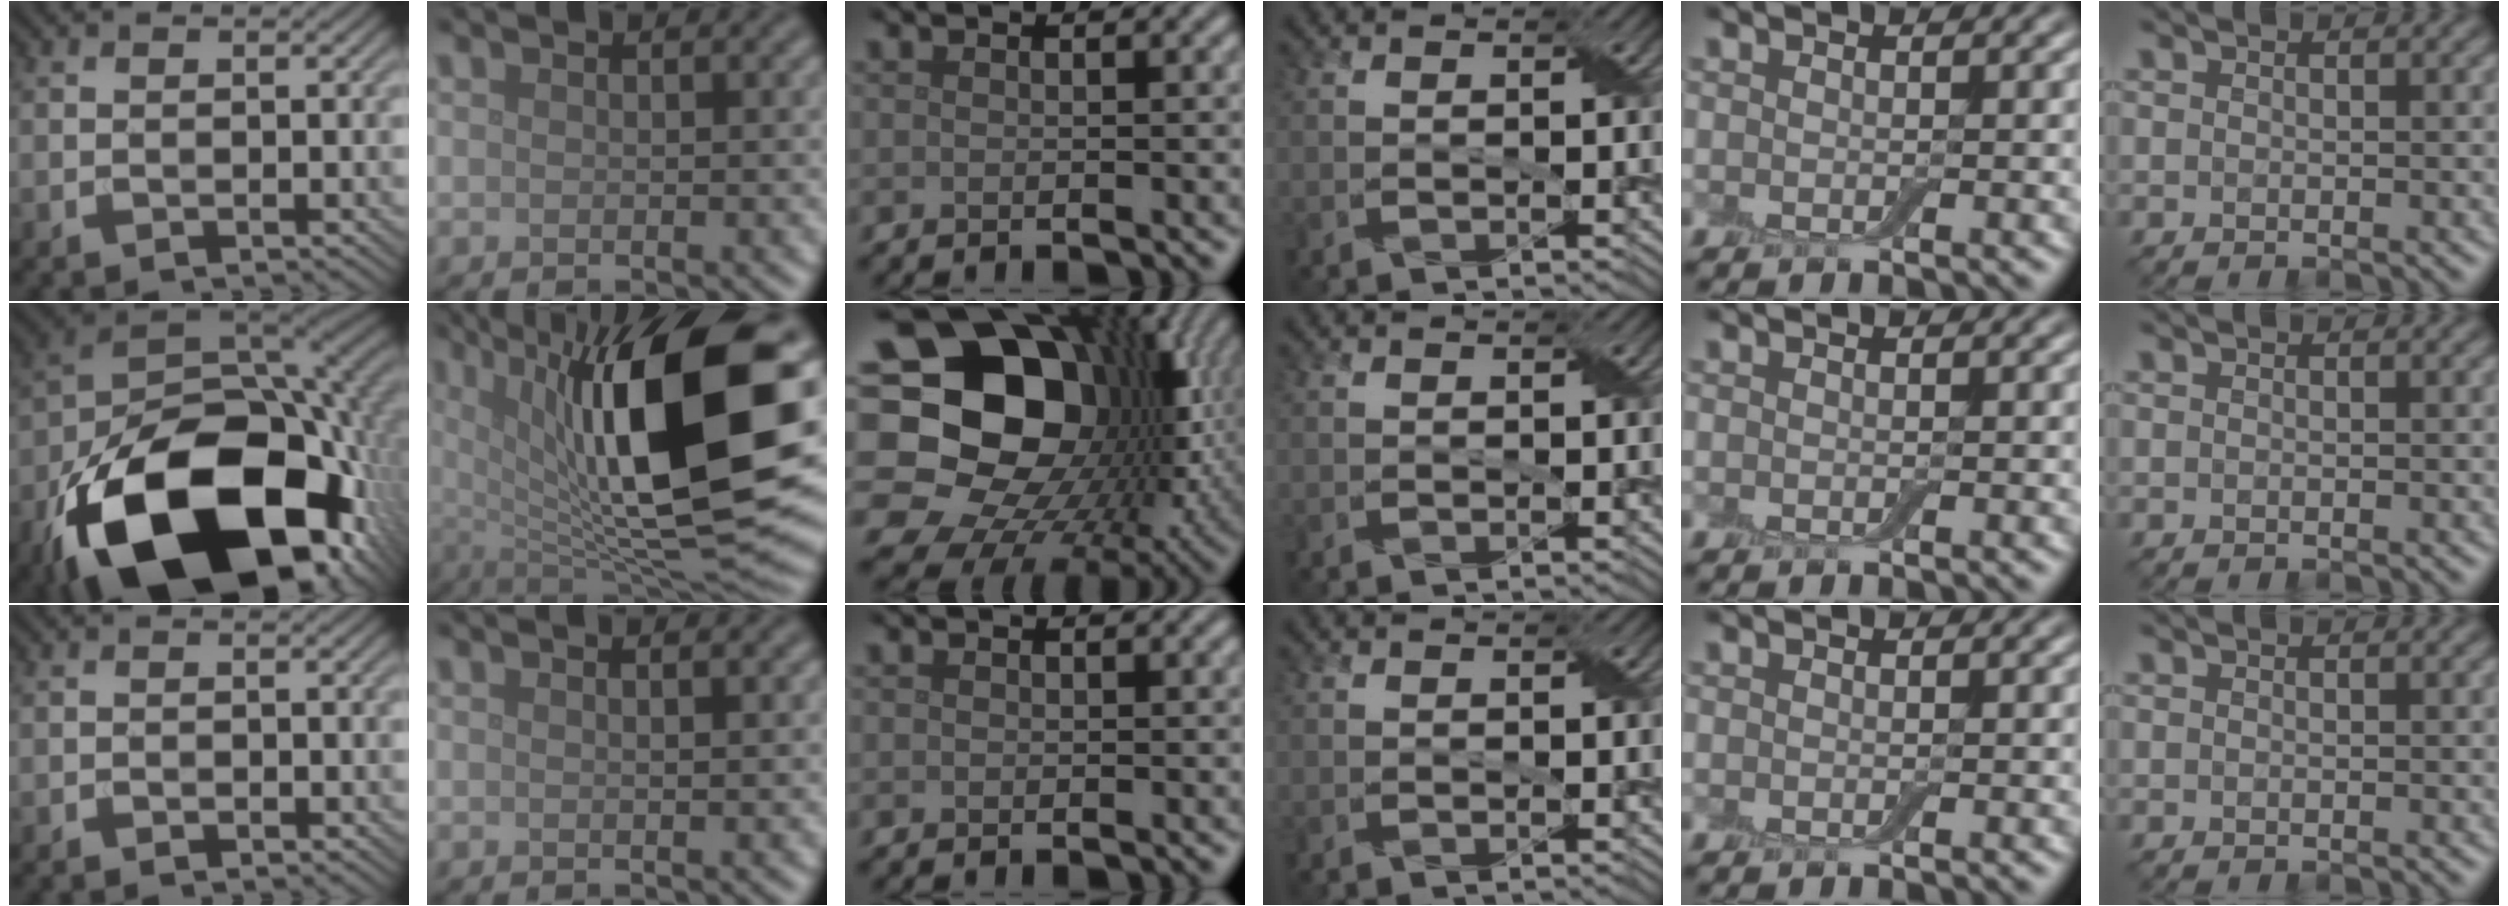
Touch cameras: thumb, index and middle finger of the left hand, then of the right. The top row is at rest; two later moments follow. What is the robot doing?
{"motion": "peel", "object": "aluminum foil"}